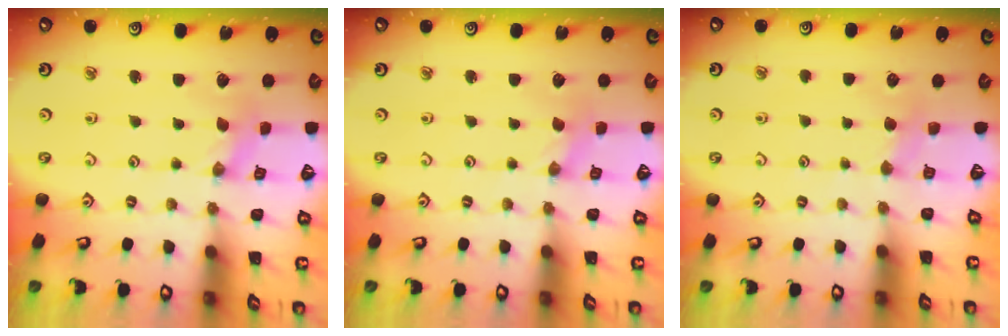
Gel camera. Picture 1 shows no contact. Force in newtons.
{"total": 0.0}
{"total": 2.8, "press": 2.8, "slide": 0.5}